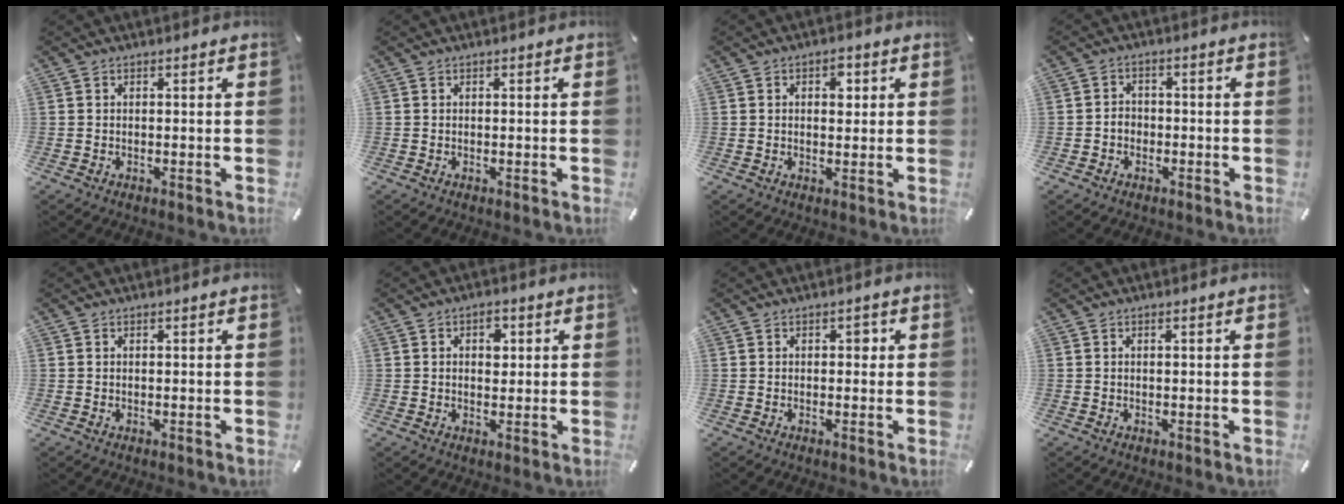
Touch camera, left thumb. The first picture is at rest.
{"total": 0.0}
{"total": 3.8, "force": [1.0, 2.4, 2.7], "torque": [-0.026, -0.004, 0.007]}
{"total": 3.3, "force": [-1.3, 2.9, 1.0], "torque": [-0.019, 0.009, -0.027]}
{"total": 0.0}
{"total": 3.9, "force": [0.9, 2.8, 2.5], "torque": [-0.023, -0.004, 0.006]}
{"total": 1.8, "force": [0.2, 1.4, 1.2], "torque": [-0.009, 0.003, -0.004]}
{"total": 0.5, "force": [0.1, 0.1, 0.5], "torque": [-0.010, 0.001, 0.002]}